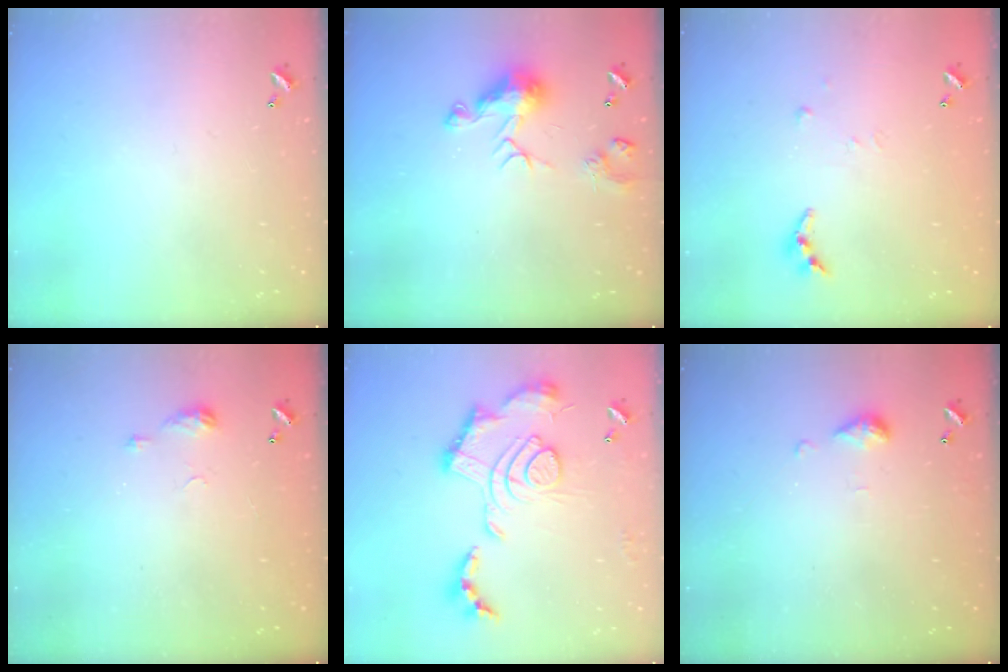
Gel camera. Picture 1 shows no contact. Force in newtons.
{"total": 7.8, "press": 7.7, "slide": 0.7}
{"total": 4.7, "press": 4.7, "slide": 0.3}
{"total": 5.4, "press": 5.3, "slide": 0.8}
{"total": 2.4, "press": 1.9, "slide": 1.5}
{"total": 5.6, "press": 5.5, "slide": 0.7}